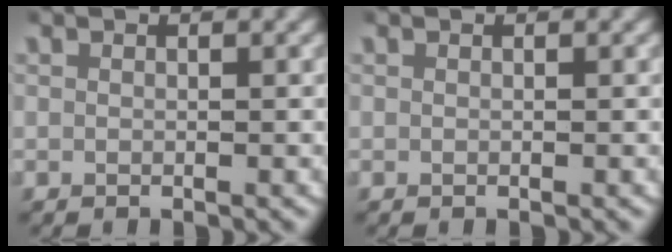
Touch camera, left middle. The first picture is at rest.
{"total": 0.0}